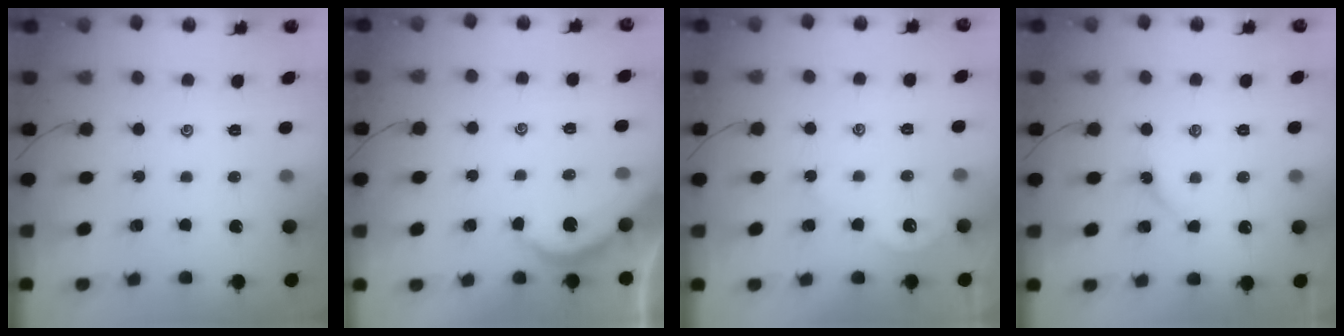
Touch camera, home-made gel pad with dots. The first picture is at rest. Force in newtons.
{"total": 2.6, "press": 2.6, "slide": 0.2}
{"total": 1.7, "press": 1.7, "slide": 0.3}
{"total": 2.7, "press": 2.7, "slide": 0.5}